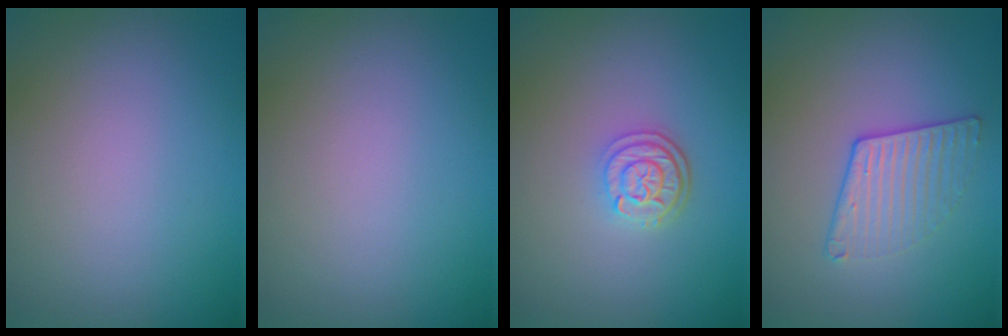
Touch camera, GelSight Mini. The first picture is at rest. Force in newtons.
{"total": 0.0}
{"total": 3.0, "press": 2.5, "slide": 1.6}
{"total": 2.3, "press": 1.9, "slide": 1.3}